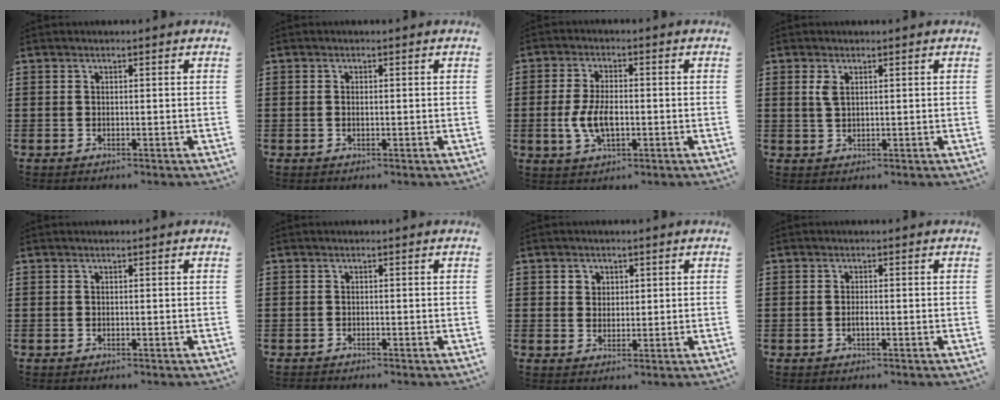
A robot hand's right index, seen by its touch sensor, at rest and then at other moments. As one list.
[{"total": 0.7, "force": [-0.1, 0.3, 0.6], "torque": [-0.014, -0.002, -0.001]}, {"total": 6.0, "force": [-1.0, 3.0, 5.1], "torque": [-0.119, -0.004, -0.024]}, {"total": 1.8, "force": [0.7, 0.6, 1.5], "torque": [-0.033, 0.003, 0.011]}, {"total": 0.0}, {"total": 0.7, "force": [-0.6, 0.3, 0.0], "torque": [0.001, 0.003, -0.014]}, {"total": 2.0, "force": [1.0, 1.7, 0.2], "torque": [-0.011, 0.010, 0.016]}, {"total": 1.0, "force": [-0.4, 0.2, 0.9], "torque": [-0.018, -0.004, -0.006]}]